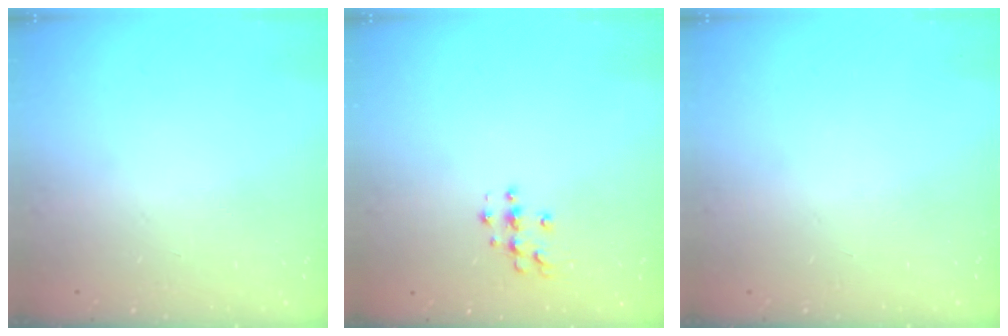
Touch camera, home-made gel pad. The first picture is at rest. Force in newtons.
{"total": 4.5, "press": 4.4, "slide": 0.4}
{"total": 0.0}